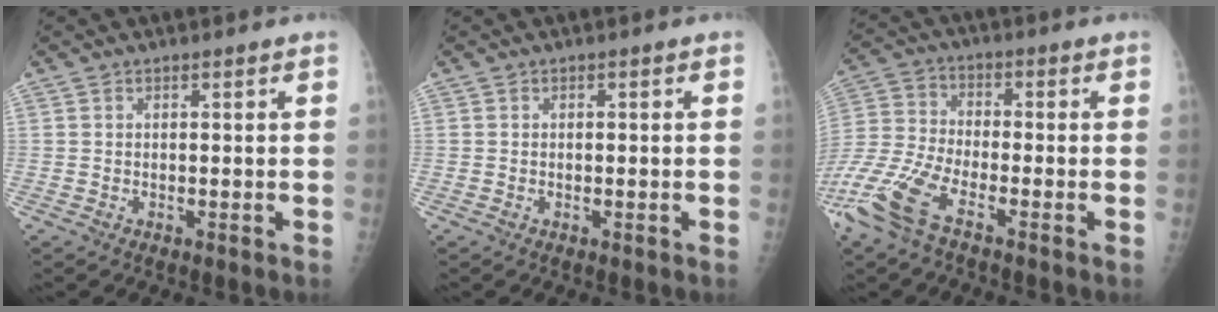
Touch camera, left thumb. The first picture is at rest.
{"total": 0.0}
{"total": 13.4, "force": [-8.0, 4.8, 9.6], "torque": [-0.229, 0.010, -0.164]}